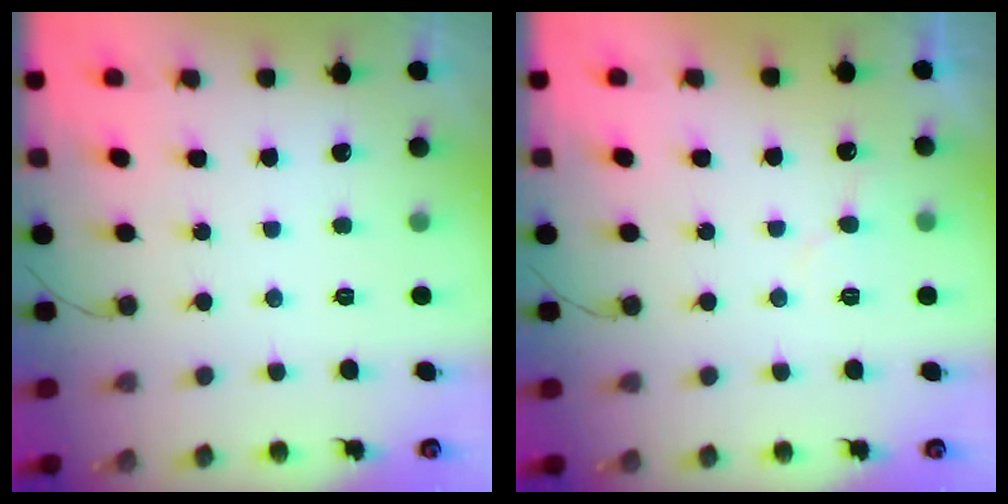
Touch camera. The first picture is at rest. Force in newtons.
{"total": 5.5, "press": 5.5, "slide": 0.5}